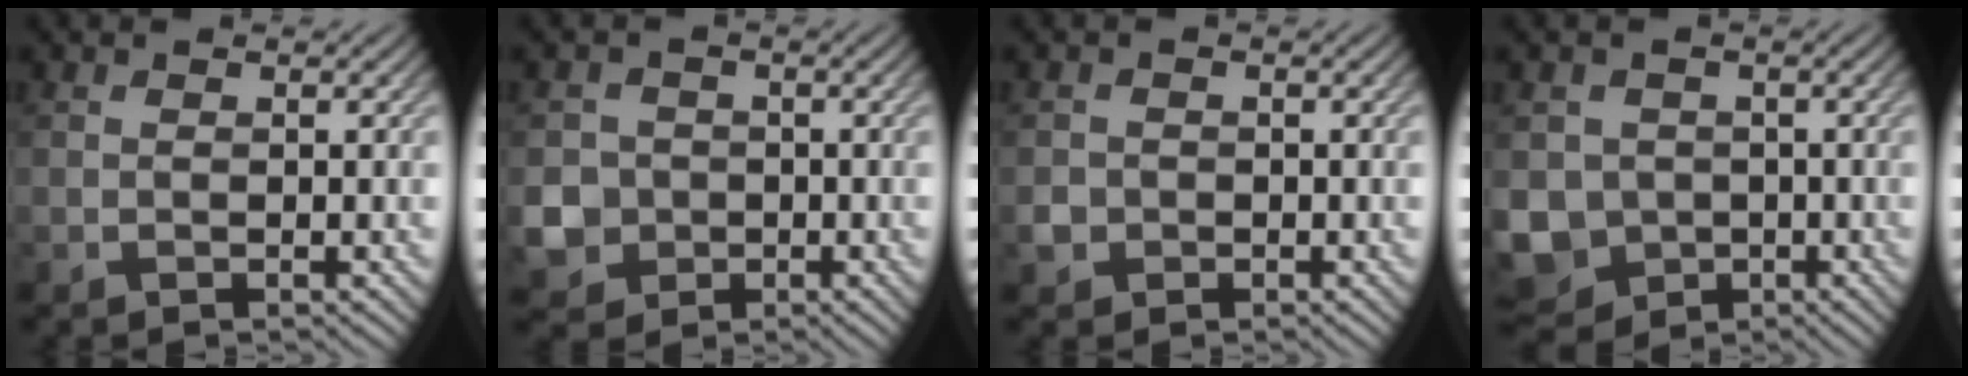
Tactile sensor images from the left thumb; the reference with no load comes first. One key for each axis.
{"total": 6.5, "fx": -1.8, "fy": 6.0, "fz": 1.7, "tx": -0.056, "ty": -0.019, "tz": -0.054}
{"total": 1.7, "fx": -0.6, "fy": 1.5, "fz": 0.4, "tx": -0.005, "ty": -0.004, "tz": -0.015}
{"total": 7.5, "fx": -1.6, "fy": 6.8, "fz": 2.9, "tx": -0.088, "ty": -0.029, "tz": -0.039}